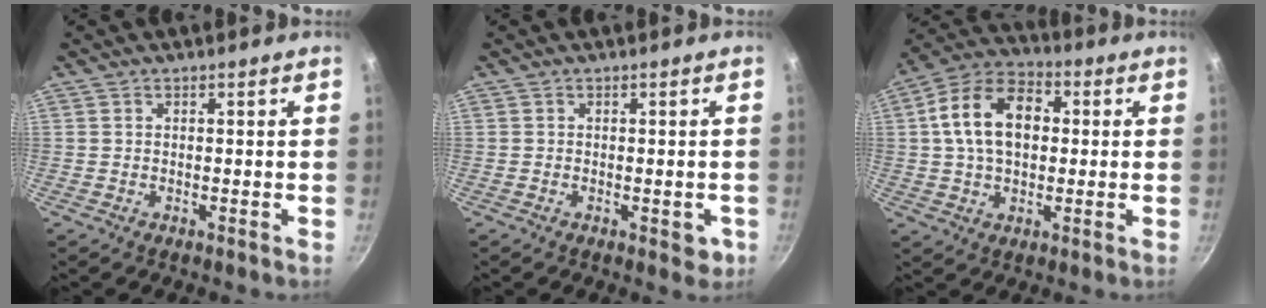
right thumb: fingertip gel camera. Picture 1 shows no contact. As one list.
[{"total": 3.0, "force": [-1.0, 1.6, 2.4], "torque": [-0.019, 0.000, -0.013]}, {"total": 14.9, "force": [2.0, 9.9, 11.0], "torque": [-0.162, 0.026, 0.018]}]